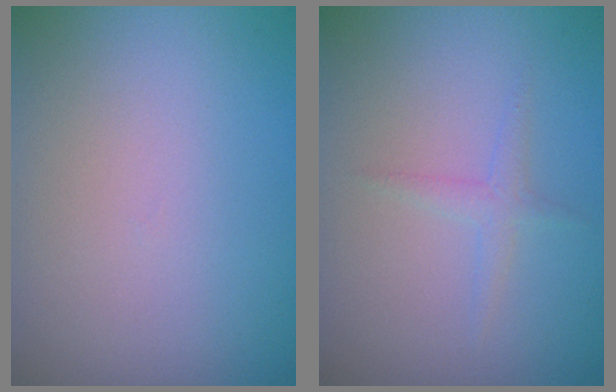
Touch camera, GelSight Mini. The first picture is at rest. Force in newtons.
{"total": 1.2, "press": 1.2, "slide": 0.1}